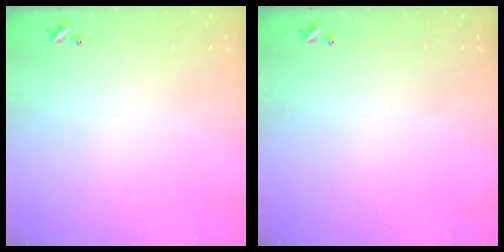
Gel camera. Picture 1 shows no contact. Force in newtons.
{"total": 0.0}